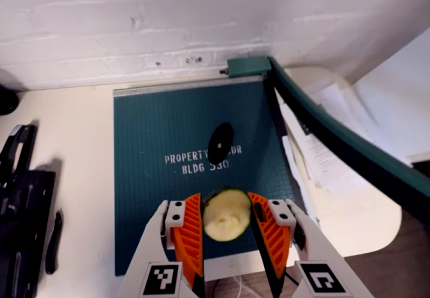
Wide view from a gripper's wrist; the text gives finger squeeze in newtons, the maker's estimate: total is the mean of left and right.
{"total": 9.0, "left": 9.1, "right": 8.9}